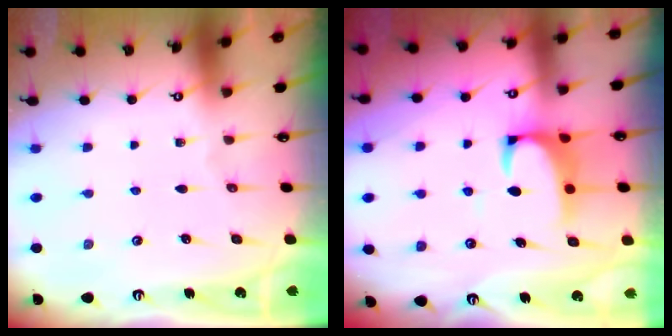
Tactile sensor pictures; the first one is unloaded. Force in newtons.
{"total": 2.3, "press": 2.1, "slide": 1.0}